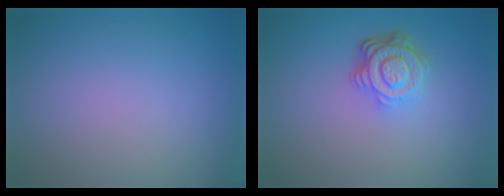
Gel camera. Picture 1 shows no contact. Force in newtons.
{"total": 4.6, "press": 3.3, "slide": 3.1}